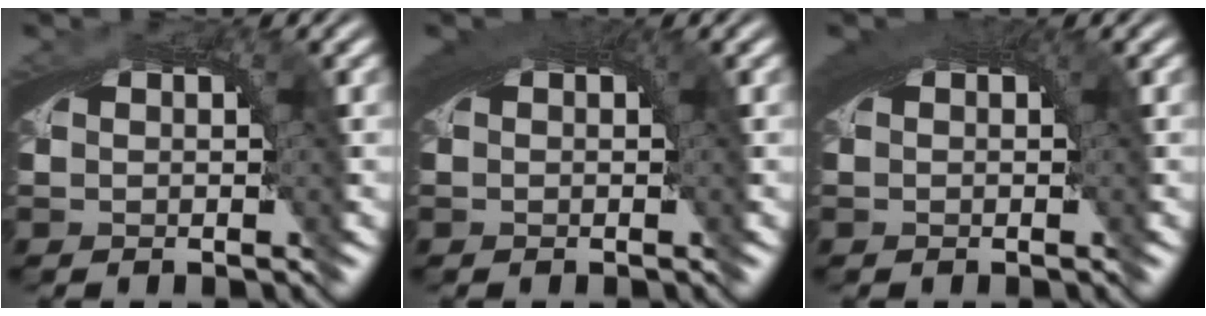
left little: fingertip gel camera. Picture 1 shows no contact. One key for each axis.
{"total": 2.3, "fx": 0.9, "fy": 0.6, "fz": 2.0, "tx": -0.023, "ty": 0.006, "tz": 0.012}
{"total": 2.3, "fx": 0.9, "fy": 0.5, "fz": 2.0, "tx": -0.023, "ty": 0.006, "tz": 0.013}